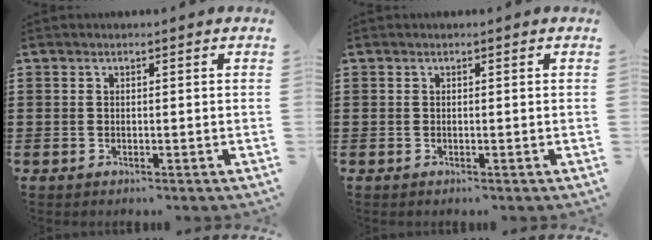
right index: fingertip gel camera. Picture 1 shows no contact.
{"total": 0.0}